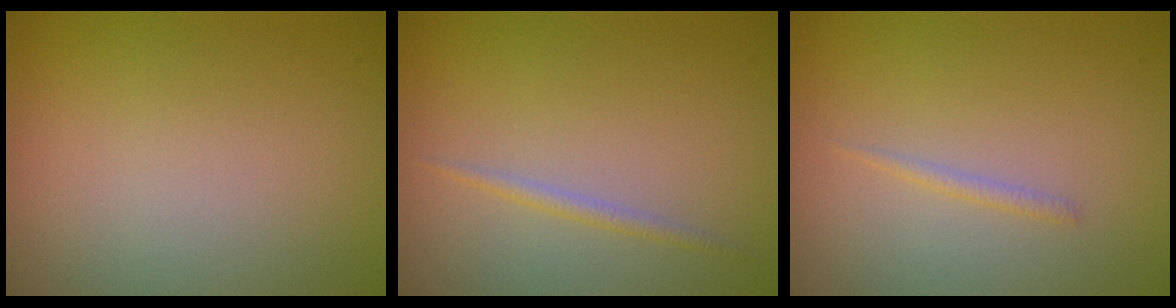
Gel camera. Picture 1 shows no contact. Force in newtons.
{"total": 1.0, "press": 1.0, "slide": 0.0}
{"total": 0.7, "press": 0.7, "slide": 0.0}